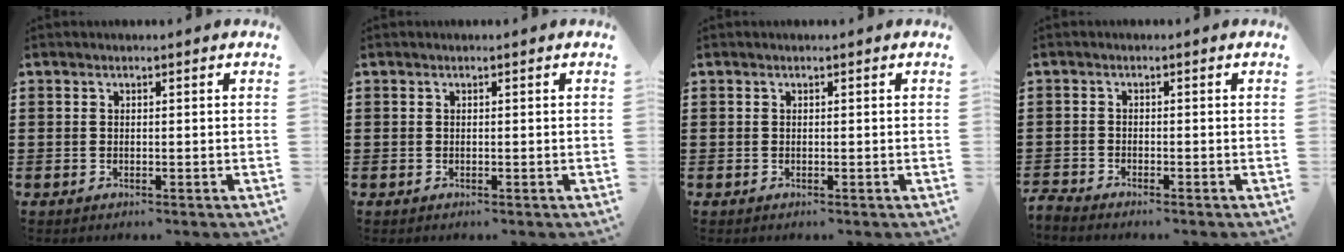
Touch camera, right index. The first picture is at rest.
{"total": 0.0}
{"total": 0.0}
{"total": 1.5, "force": [-1.5, 0.0, -0.1], "torque": [-0.002, 0.002, -0.033]}